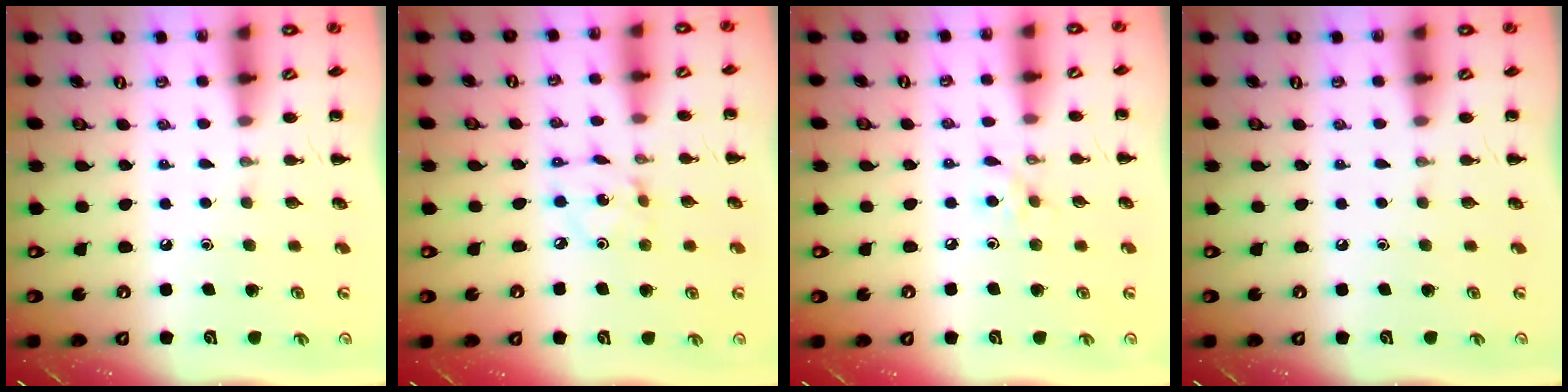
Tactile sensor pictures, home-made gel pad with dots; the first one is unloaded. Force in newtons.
{"total": 2.3, "press": 2.2, "slide": 0.3}
{"total": 4.3, "press": 4.1, "slide": 1.2}
{"total": 0.0}